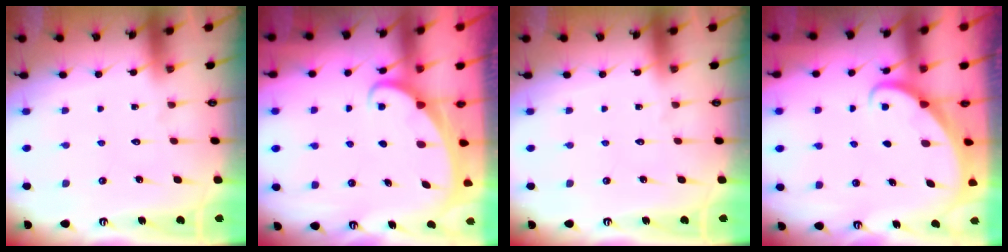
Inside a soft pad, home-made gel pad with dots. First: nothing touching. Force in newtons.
{"total": 1.9, "press": 1.9, "slide": 0.2}
{"total": 0.0}
{"total": 2.0, "press": 2.0, "slide": 0.2}